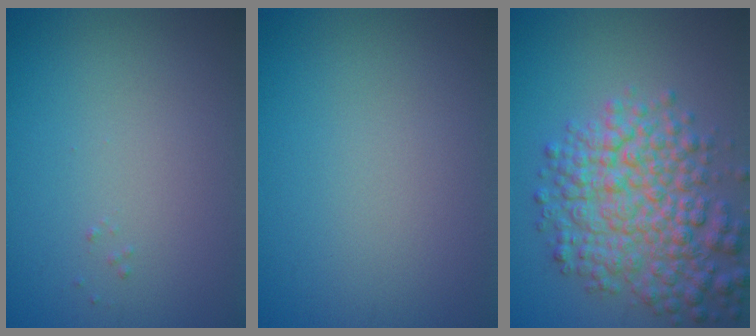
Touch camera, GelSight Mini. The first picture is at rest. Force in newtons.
{"total": 0.0}
{"total": 7.3, "press": 7.3, "slide": 0.2}